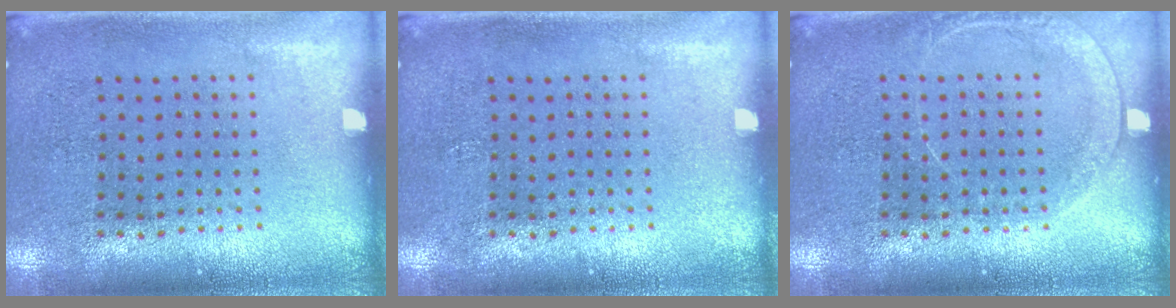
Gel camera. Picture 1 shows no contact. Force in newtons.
{"total": 0.0}
{"total": 1.4, "press": 1.4, "slide": 0.1}